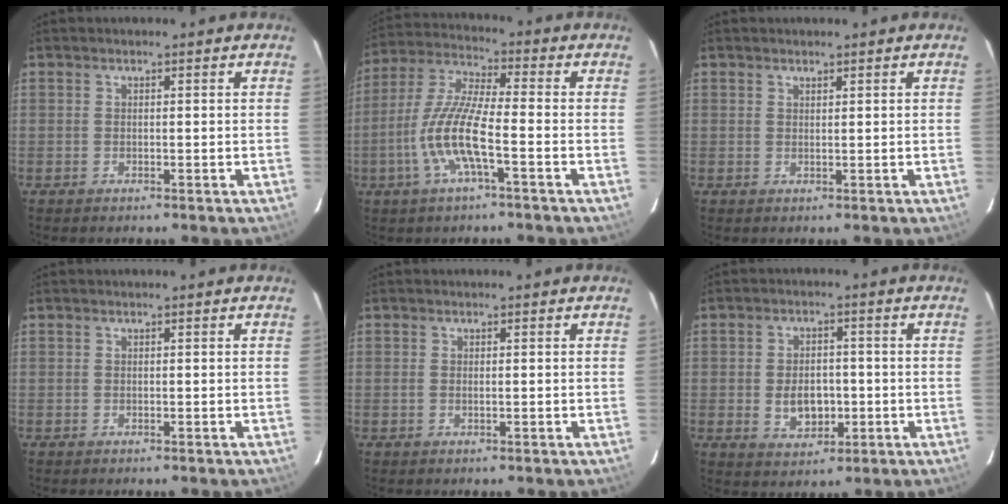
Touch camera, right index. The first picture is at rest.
{"total": 11.4, "force": [-3.9, 1.8, 10.5], "torque": [-0.226, -0.003, -0.078]}
{"total": 0.8, "force": [0.7, 0.1, 0.2], "torque": [-0.005, -0.001, 0.013]}
{"total": 0.0}
{"total": 0.6, "force": [0.0, 0.1, 0.6], "torque": [-0.013, 0.000, -0.001]}
{"total": 6.8, "force": [-1.2, 4.8, 4.6], "torque": [-0.090, -0.002, -0.010]}